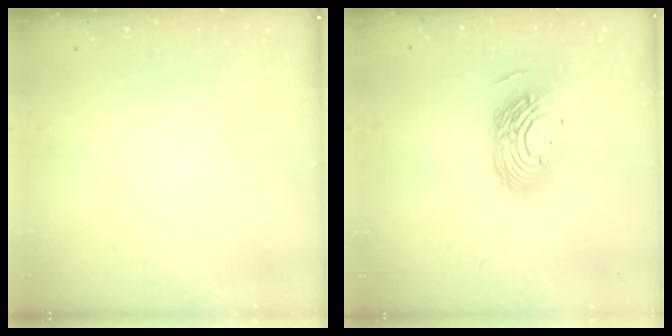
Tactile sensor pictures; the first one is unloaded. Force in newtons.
{"total": 17.0, "press": 16.9, "slide": 1.3}